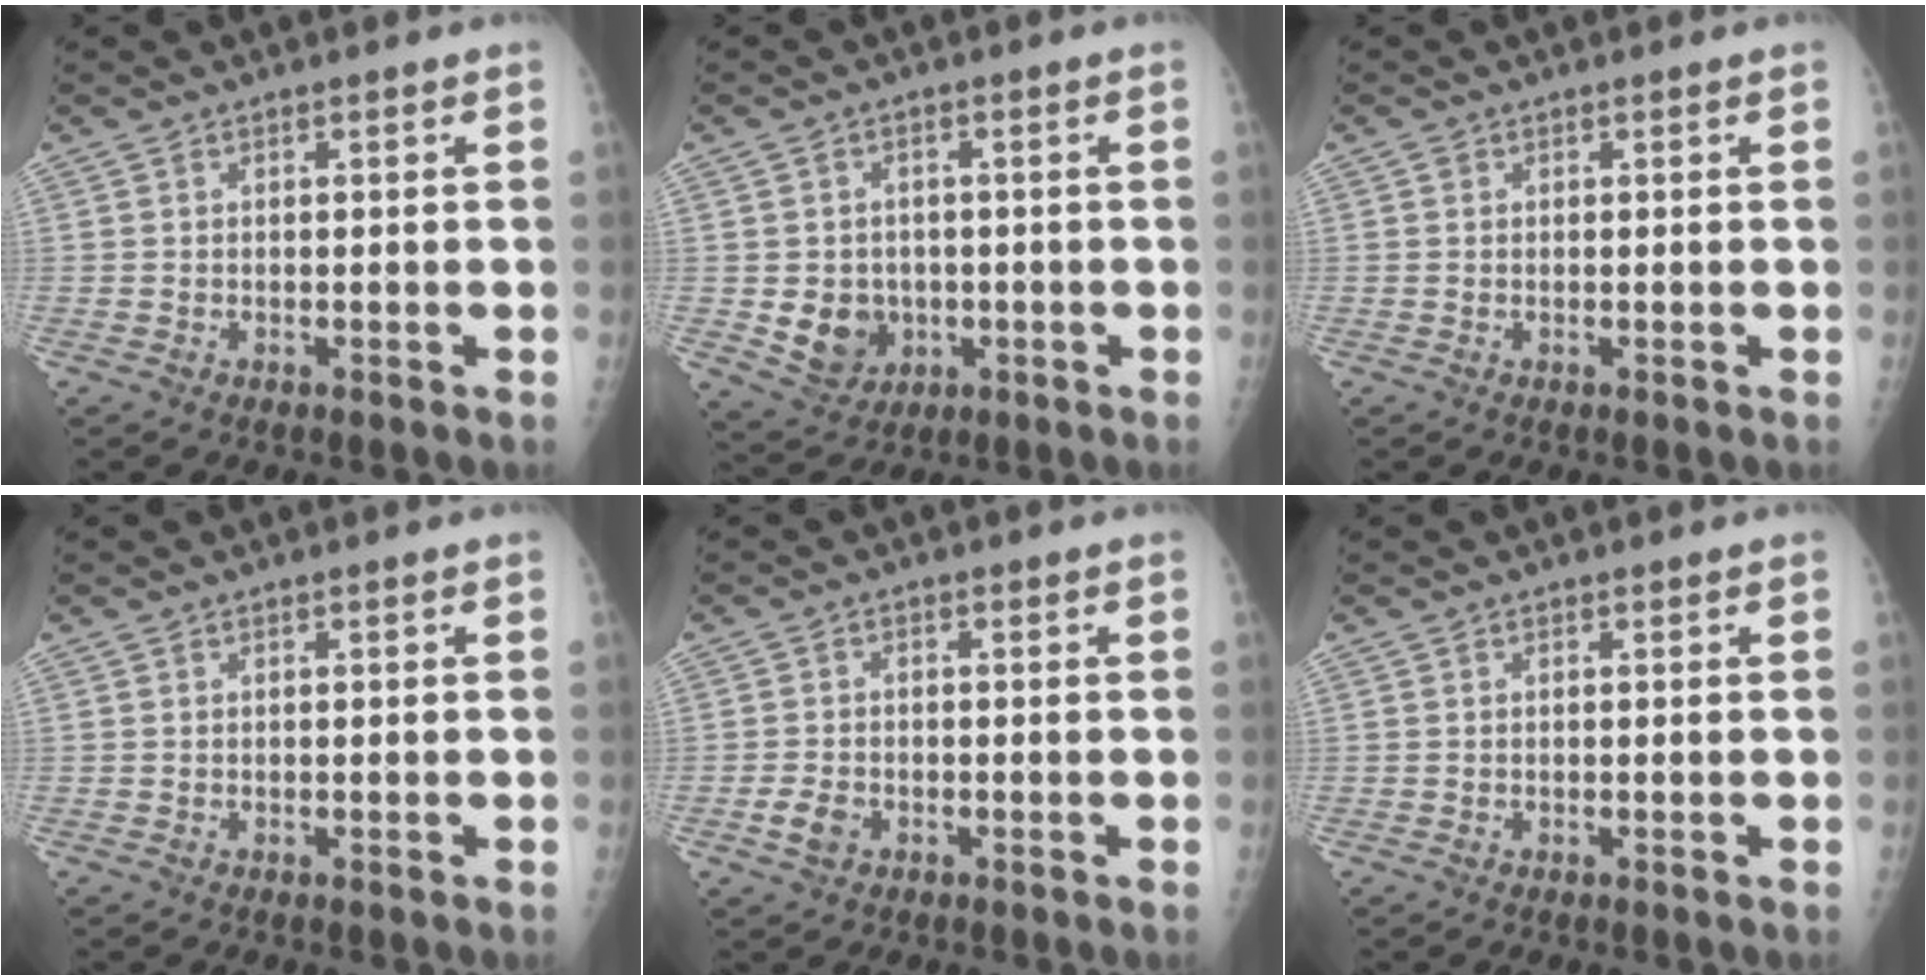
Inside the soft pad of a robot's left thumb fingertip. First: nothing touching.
{"total": 7.1, "force": [-1.0, 6.2, 3.3], "torque": [-0.025, 0.002, -0.003]}
{"total": 0.5, "force": [0.2, 0.5, 0.1], "torque": [0.001, 0.002, 0.002]}
{"total": 0.0}
{"total": 3.1, "force": [-1.3, 2.2, 1.7], "torque": [-0.030, 0.002, -0.022]}
{"total": 0.0}